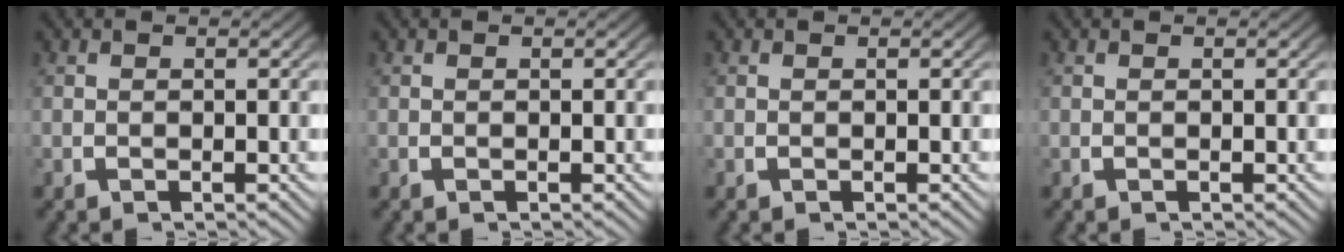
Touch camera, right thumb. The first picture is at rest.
{"total": 0.0}
{"total": 0.0}
{"total": 0.0}